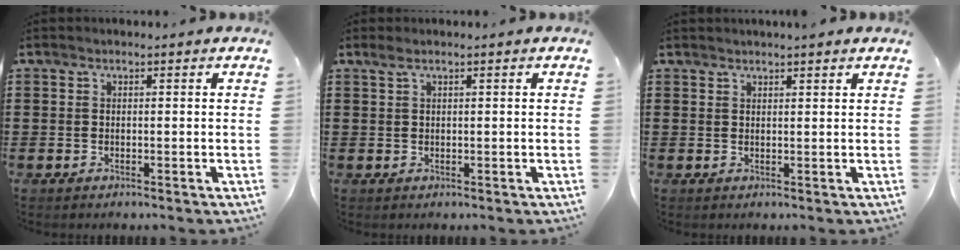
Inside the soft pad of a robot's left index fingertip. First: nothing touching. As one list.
[{"total": 0.9, "force": [0.4, 0.0, 0.8], "torque": [-0.015, -0.002, 0.008]}, {"total": 1.3, "force": [1.2, -0.2, 0.4], "torque": [-0.008, -0.001, 0.023]}]